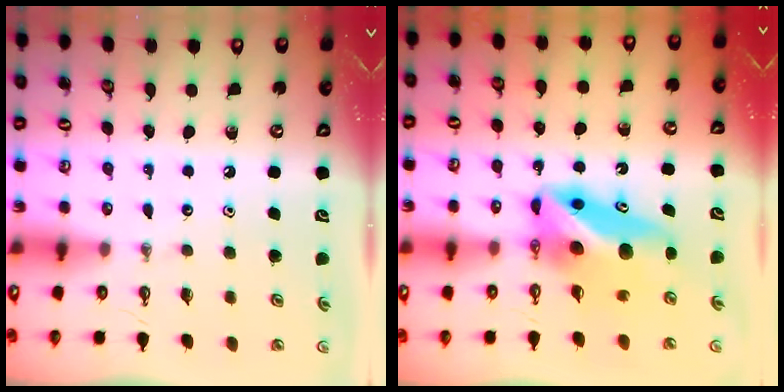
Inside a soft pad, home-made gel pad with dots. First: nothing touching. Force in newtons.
{"total": 9.4, "press": 9.2, "slide": 1.7}